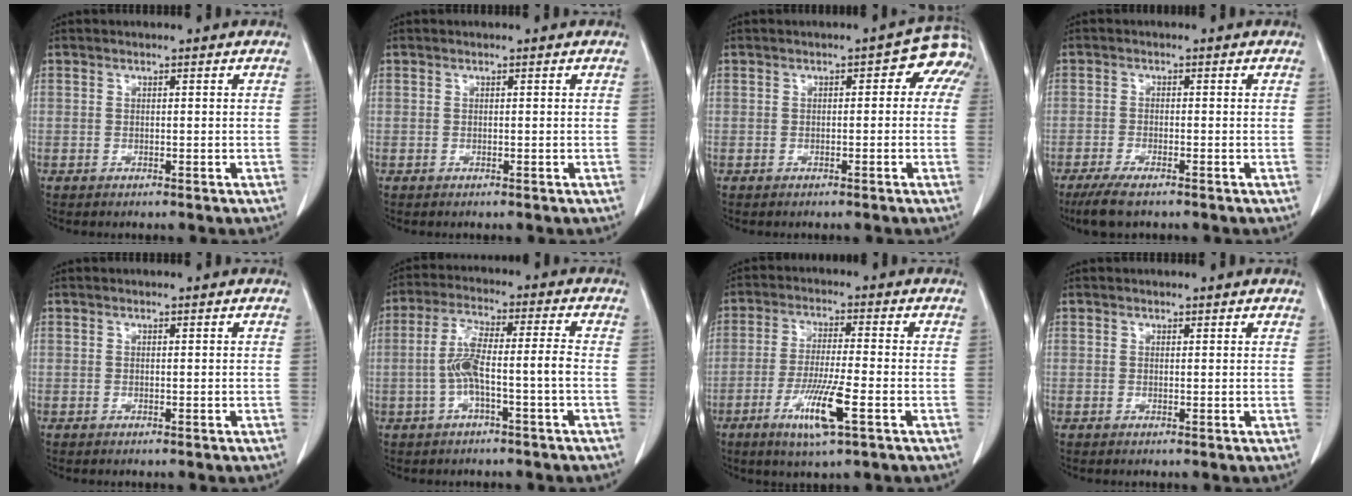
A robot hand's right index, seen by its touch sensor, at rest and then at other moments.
{"total": 0.0}
{"total": 5.1, "force": [0.7, 2.9, 4.1], "torque": [-0.039, 0.029, 0.002]}
{"total": 5.0, "force": [-3.7, 0.9, 3.2], "torque": [-0.062, -0.009, -0.062]}
{"total": 0.0}
{"total": 7.4, "force": [-1.7, 0.4, 7.2], "torque": [-0.148, 0.024, -0.031]}
{"total": 8.8, "force": [-3.7, 0.2, 7.9], "torque": [-0.153, -0.019, -0.066]}
{"total": 0.8, "force": [0.7, 0.3, 0.0], "torque": [-0.002, -0.001, 0.006]}